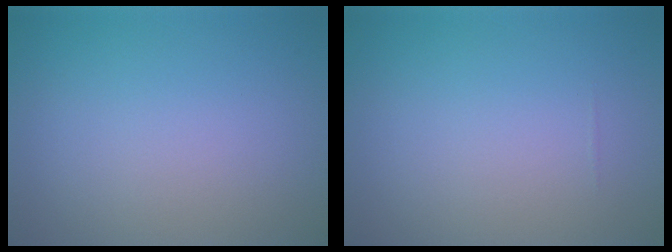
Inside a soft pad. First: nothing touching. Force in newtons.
{"total": 0.0}